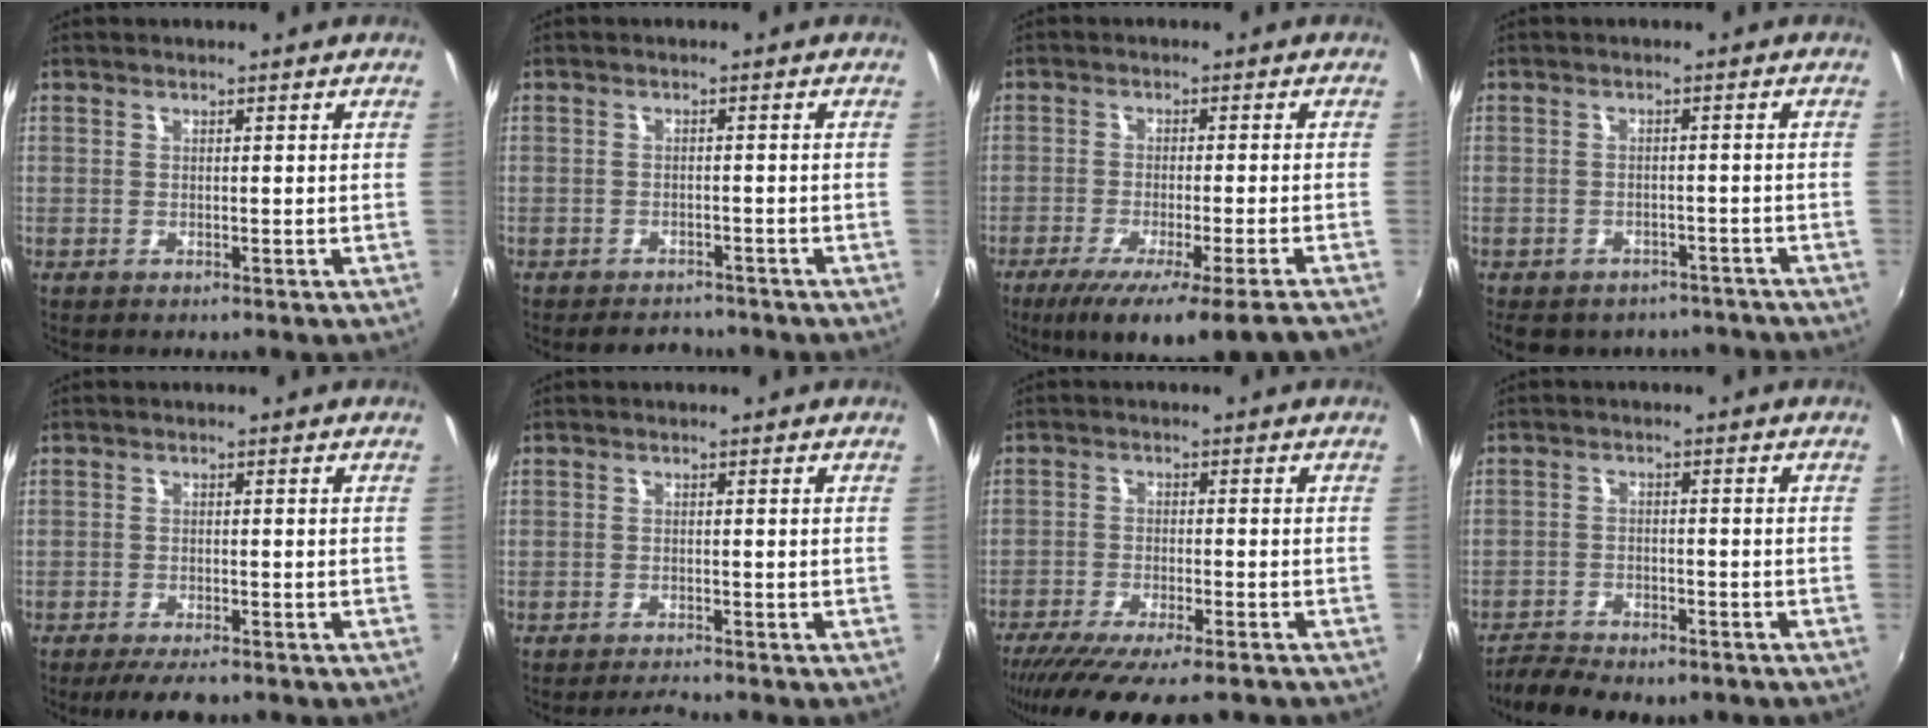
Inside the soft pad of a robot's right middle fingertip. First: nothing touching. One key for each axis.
{"total": 5.0, "fx": -4.5, "fy": 1.9, "fz": 1.2, "tx": -0.033, "ty": -0.004, "tz": -0.063}
{"total": 13.2, "fx": -9.7, "fy": -0.3, "fz": 8.9, "tx": -0.159, "ty": -0.052, "tz": -0.150}
{"total": 11.9, "fx": -9.5, "fy": 5.9, "fz": 4.2, "tx": -0.091, "ty": -0.005, "tz": -0.115}
{"total": 5.3, "fx": -4.2, "fy": 1.2, "fz": 3.0, "tx": -0.067, "ty": -0.018, "tz": -0.071}
{"total": 1.9, "fx": -1.9, "fy": -0.2, "fz": 0.4, "tx": -0.013, "ty": -0.007, "tz": -0.037}
{"total": 14.7, "fx": -11.9, "fy": 2.6, "fz": 8.3, "tx": -0.166, "ty": -0.052, "tz": -0.186}
{"total": 8.3, "fx": -7.1, "fy": 2.6, "fz": 3.5, "tx": -0.096, "ty": -0.023, "tz": -0.114}